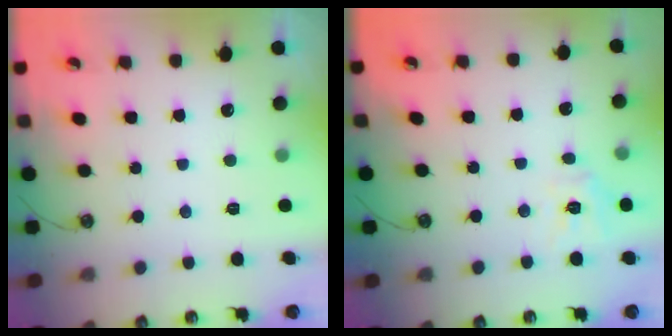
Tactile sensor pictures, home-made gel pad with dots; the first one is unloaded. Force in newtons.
{"total": 10.3, "press": 10.2, "slide": 1.2}